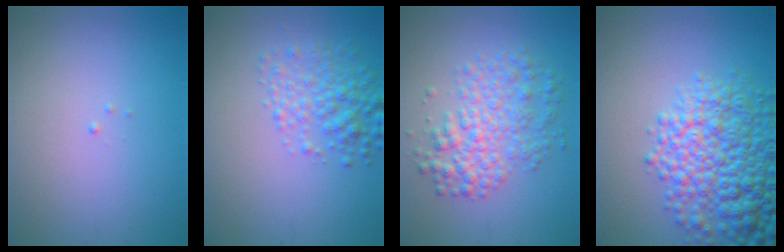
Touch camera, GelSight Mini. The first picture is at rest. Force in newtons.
{"total": 3.4, "press": 3.4, "slide": 0.1}
{"total": 4.6, "press": 4.6, "slide": 0.1}
{"total": 9.2, "press": 9.2, "slide": 0.4}